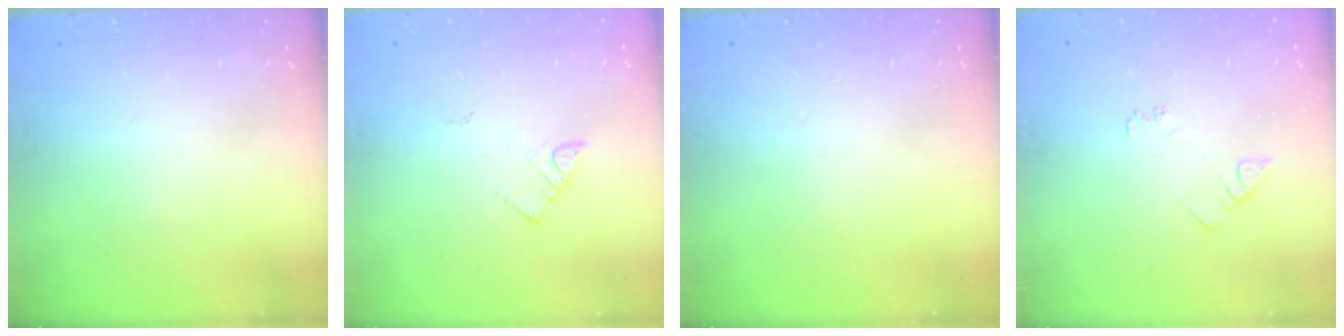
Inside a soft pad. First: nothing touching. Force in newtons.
{"total": 2.9, "press": 2.9, "slide": 0.3}
{"total": 0.0}
{"total": 3.8, "press": 3.7, "slide": 0.5}